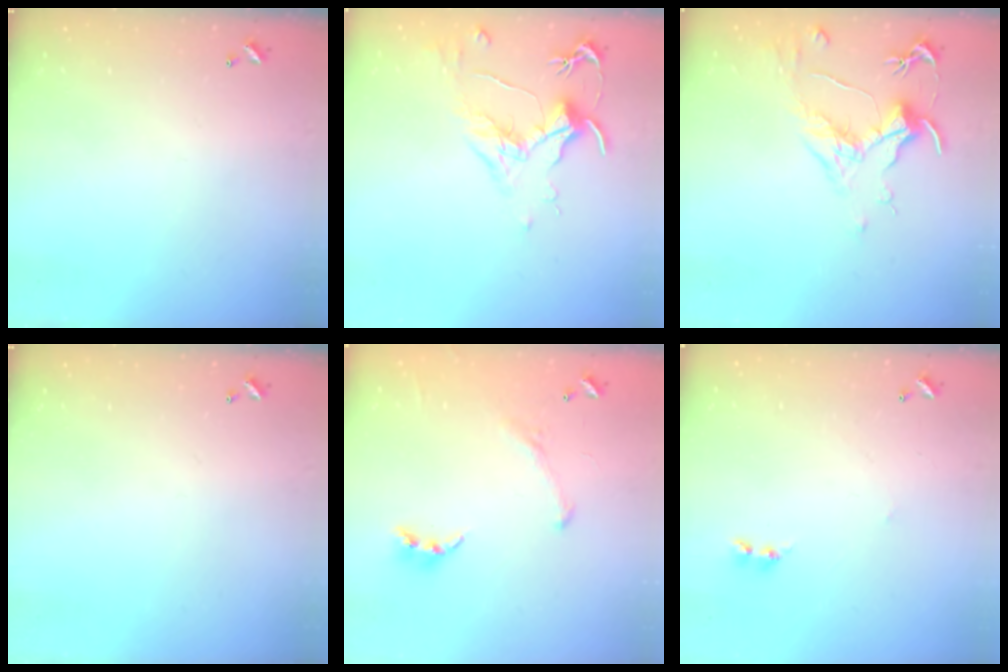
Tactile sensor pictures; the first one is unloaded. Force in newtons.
{"total": 1.8, "press": 1.6, "slide": 0.9}
{"total": 1.7, "press": 1.5, "slide": 0.9}
{"total": 0.0}
{"total": 1.6, "press": 1.4, "slide": 0.8}
{"total": 2.8, "press": 2.7, "slide": 0.4}